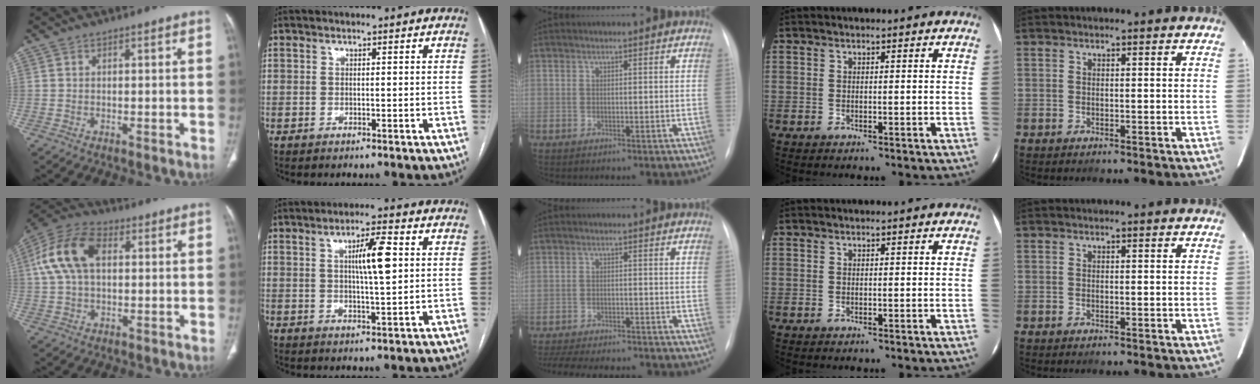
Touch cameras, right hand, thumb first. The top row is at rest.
{"thumb": {"total": 12.8, "force": [2.7, 7.8, 9.7], "torque": [-0.201, 0.028, 0.045]}, "index": {"total": 6.9, "force": [1.6, 0.8, 6.7], "torque": [-0.113, 0.006, 0.027]}, "middle": {"total": 14.3, "force": [-12.9, 2.8, 5.4], "torque": [-0.114, -0.010, -0.178]}}